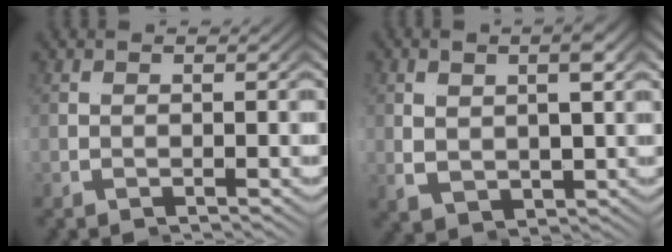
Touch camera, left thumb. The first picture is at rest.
{"total": 1.9, "force": [-0.2, 0.1, 1.9], "torque": [-0.028, 0.003, -0.001]}